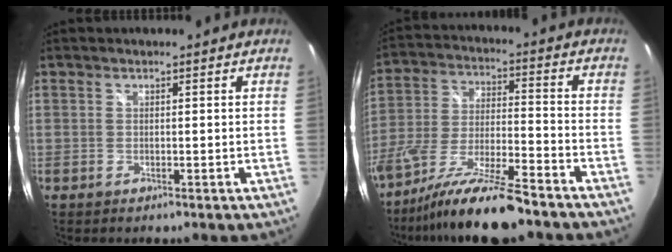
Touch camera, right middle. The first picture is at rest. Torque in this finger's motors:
{"motor_torque": [1.08, -1.06, 0.33, 0.21]}